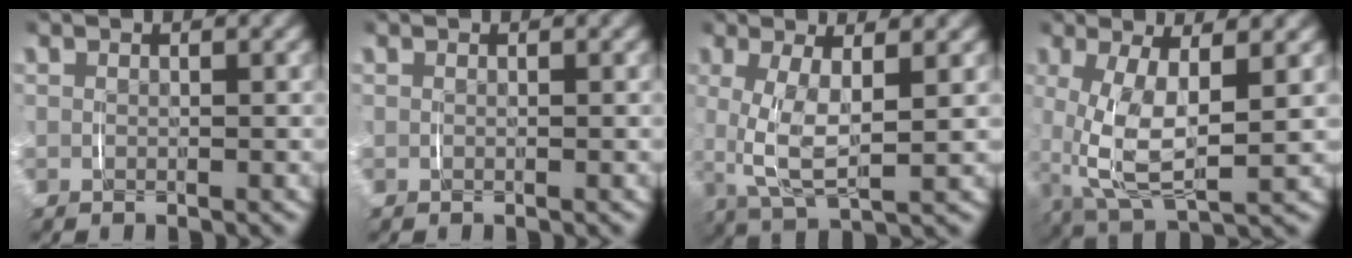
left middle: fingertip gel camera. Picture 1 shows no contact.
{"total": 0.0}
{"total": 5.8, "force": [0.3, 2.6, 5.2], "torque": [-0.114, -0.010, 0.011]}
{"total": 6.9, "force": [0.2, 3.2, 6.1], "torque": [-0.136, -0.019, 0.015]}